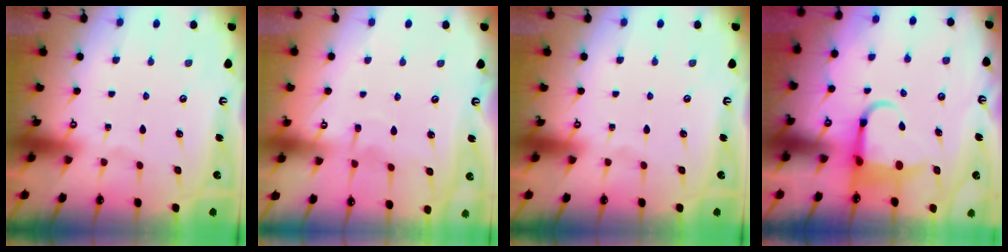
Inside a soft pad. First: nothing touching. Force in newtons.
{"total": 7.4, "press": 7.4, "slide": 0.5}
{"total": 0.0}
{"total": 6.1, "press": 6.0, "slide": 1.3}